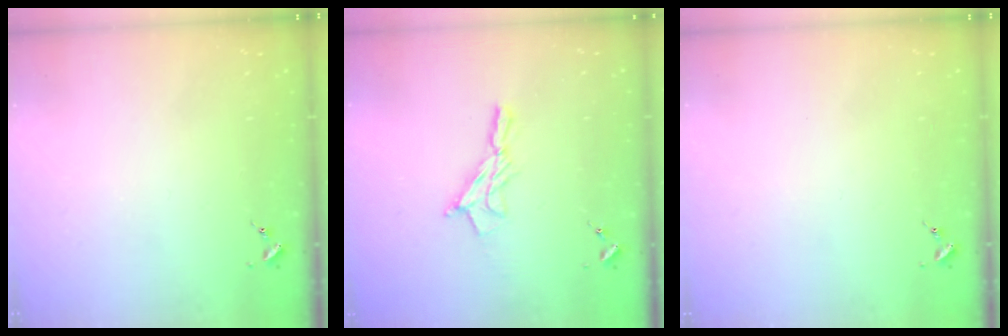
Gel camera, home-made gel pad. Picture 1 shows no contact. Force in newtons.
{"total": 8.7, "press": 8.7, "slide": 0.5}
{"total": 0.0}